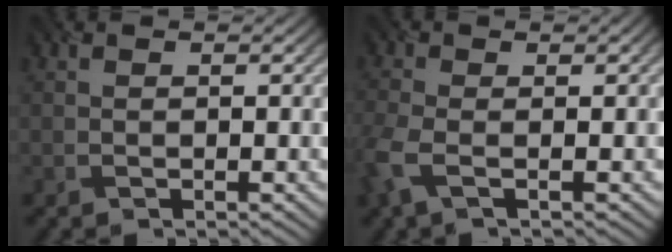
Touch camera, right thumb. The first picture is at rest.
{"total": 4.0, "force": [-1.3, 1.5, 3.5], "torque": [-0.098, -0.004, -0.031]}